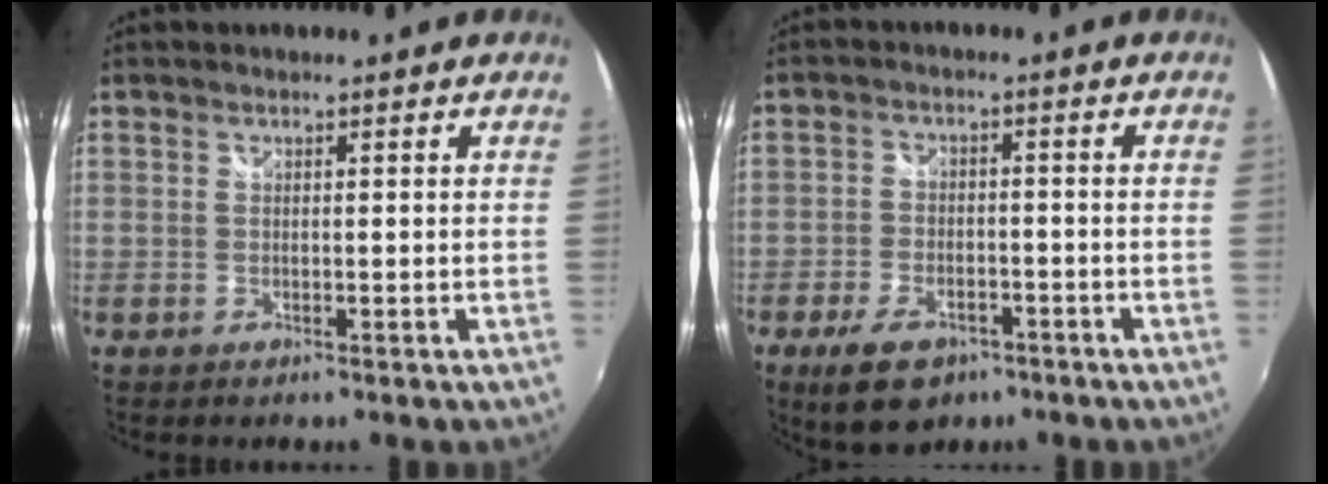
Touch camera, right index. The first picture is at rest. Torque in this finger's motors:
{"motor_torque": [0.78, -0.58, 0.41, 0.08]}